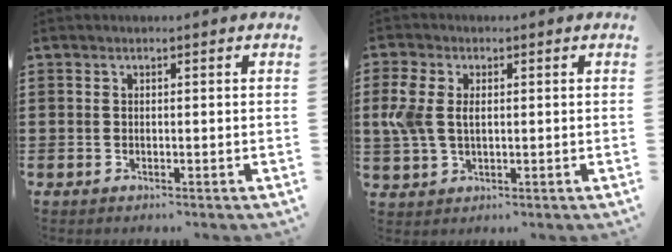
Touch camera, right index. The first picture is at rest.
{"total": 5.1, "force": [0.8, 3.2, 3.9], "torque": [-0.113, -0.001, 0.004]}